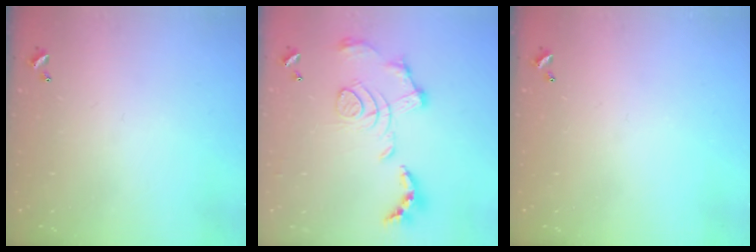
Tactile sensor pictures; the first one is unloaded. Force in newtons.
{"total": 1.7, "press": 1.1, "slide": 1.3}
{"total": 0.0}